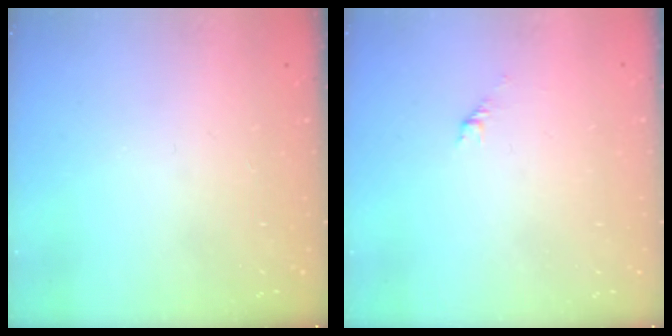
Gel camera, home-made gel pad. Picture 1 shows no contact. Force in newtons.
{"total": 1.5, "press": 1.4, "slide": 0.5}